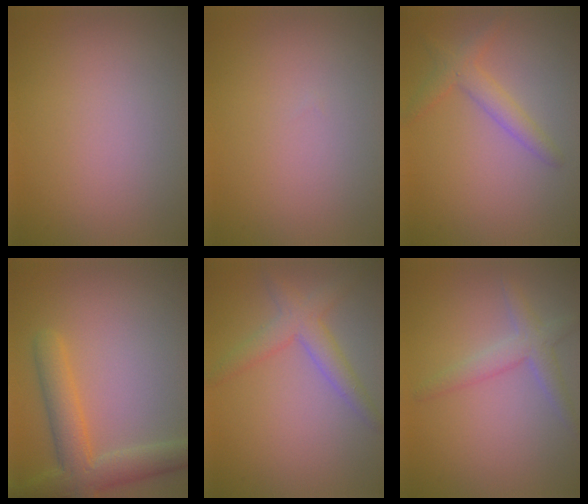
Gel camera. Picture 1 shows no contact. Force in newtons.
{"total": 0.0}
{"total": 2.4, "press": 2.4, "slide": 0.1}
{"total": 5.3, "press": 5.2, "slide": 0.4}
{"total": 3.2, "press": 3.2, "slide": 0.2}
{"total": 2.6, "press": 2.6, "slide": 0.2}